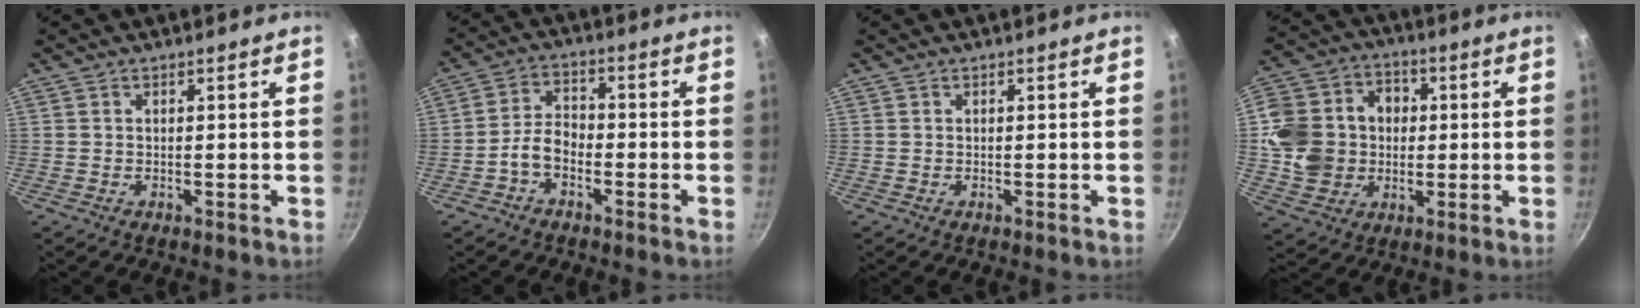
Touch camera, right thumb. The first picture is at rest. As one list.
[{"total": 5.2, "force": [-2.5, 3.1, 3.3], "torque": [-0.054, 0.034, -0.057]}, {"total": 0.0}, {"total": 15.6, "force": [0.1, 13.4, 8.0], "torque": [-0.125, 0.028, 0.004]}]